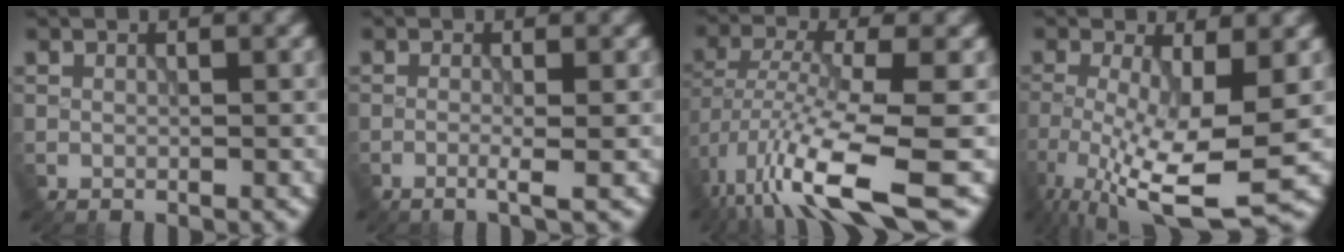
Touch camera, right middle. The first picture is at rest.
{"total": 1.4, "force": [-0.4, -0.1, 1.4], "torque": [-0.023, 0.002, -0.013]}
{"total": 9.6, "force": [-4.9, 2.2, 8.0], "torque": [-0.163, -0.006, -0.093]}
{"total": 8.2, "force": [-2.8, 1.9, 7.5], "torque": [-0.152, -0.020, -0.049]}